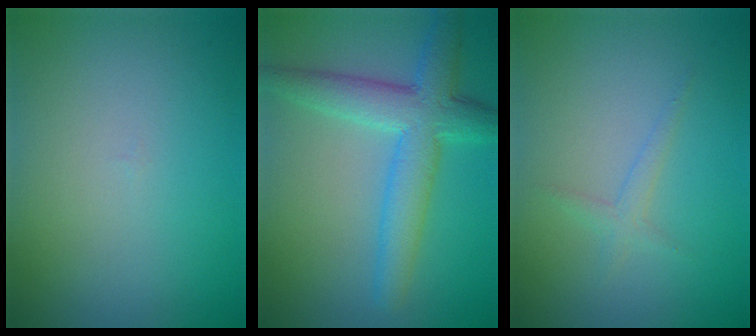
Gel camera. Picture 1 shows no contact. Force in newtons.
{"total": 5.8, "press": 5.8, "slide": 0.2}
{"total": 1.2, "press": 1.2, "slide": 0.0}